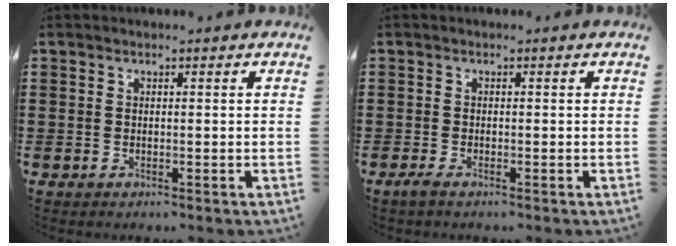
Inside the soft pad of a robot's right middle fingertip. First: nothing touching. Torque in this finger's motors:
{"motor_torque": [2.01, 0.13, 0.11, 0.05]}